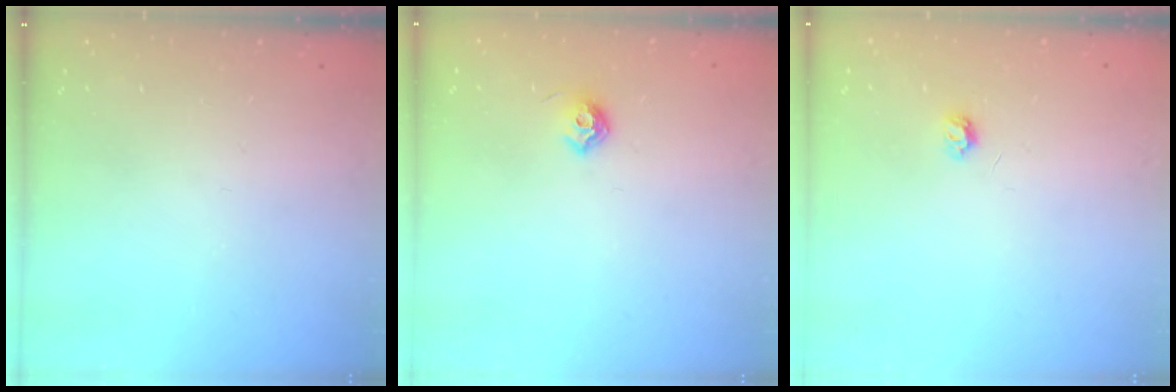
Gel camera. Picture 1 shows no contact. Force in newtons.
{"total": 6.4, "press": 6.3, "slide": 1.1}
{"total": 3.1, "press": 3.1, "slide": 0.5}